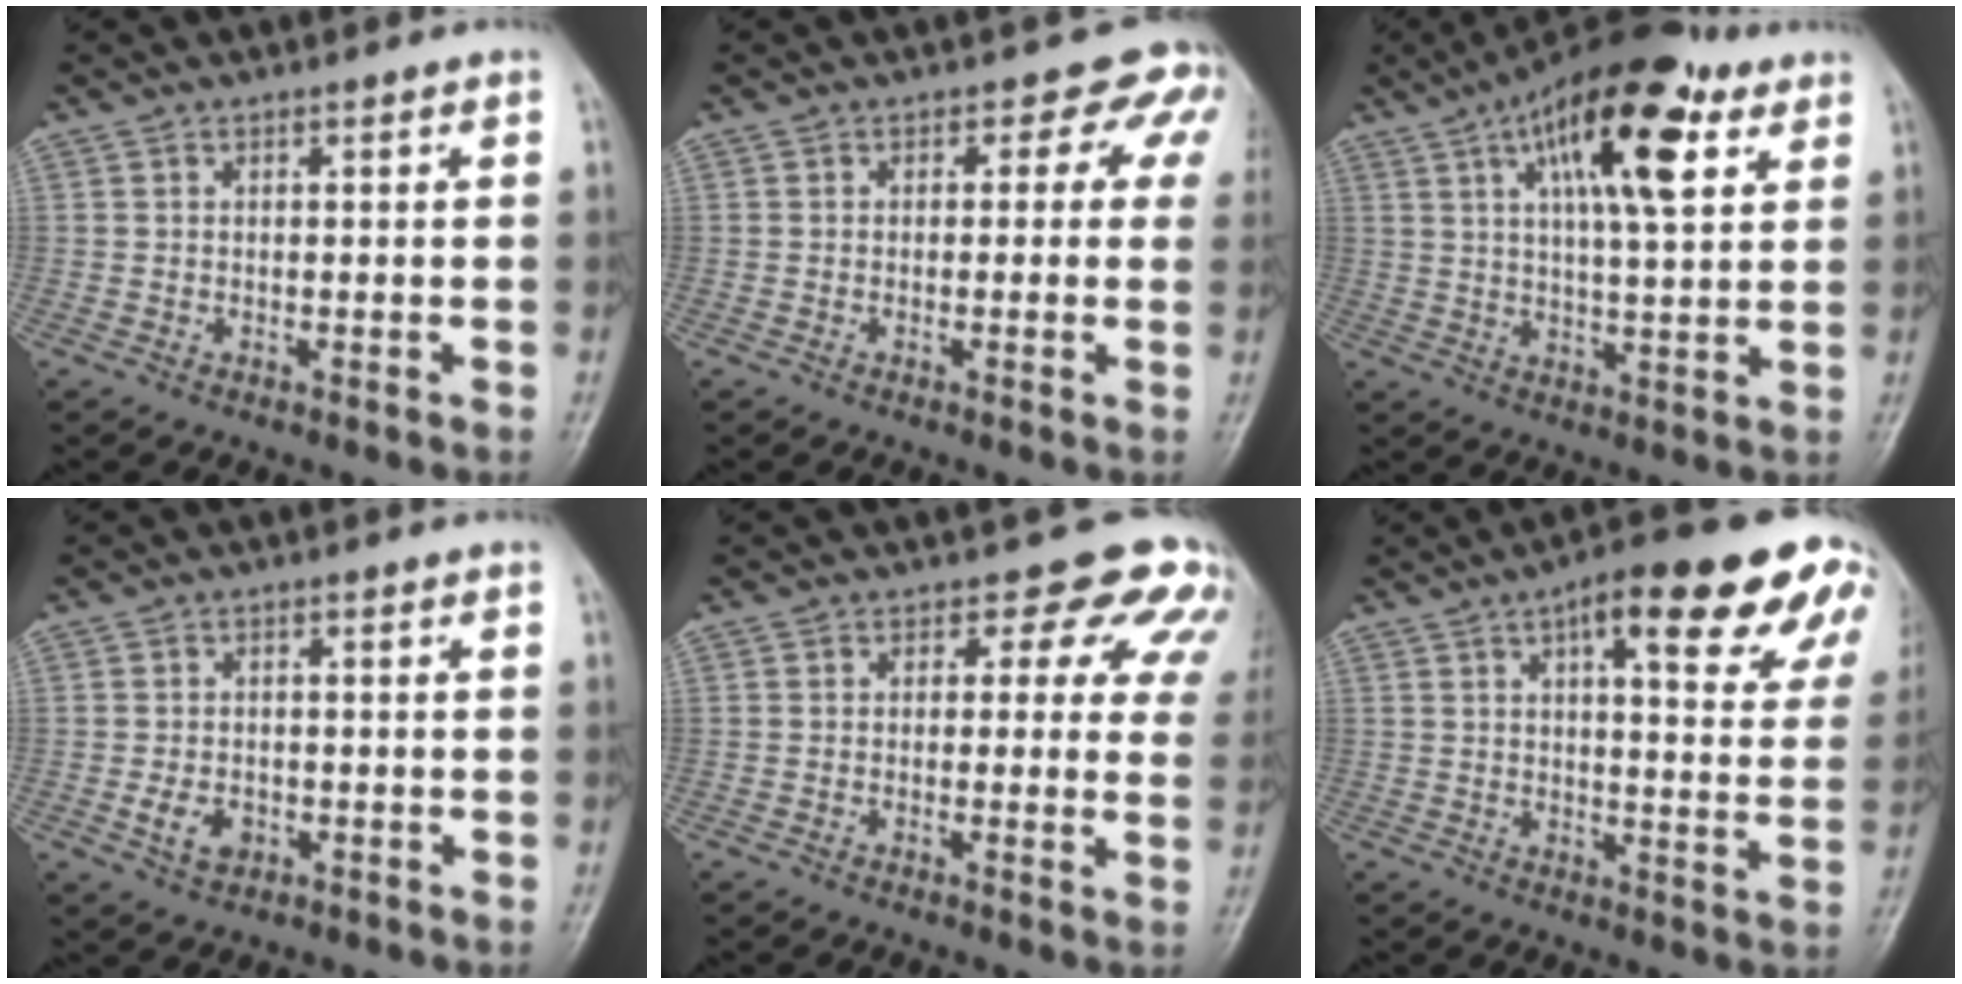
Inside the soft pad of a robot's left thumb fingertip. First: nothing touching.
{"total": 4.5, "force": [1.9, 3.6, 1.9], "torque": [0.020, -0.001, -0.005]}
{"total": 18.5, "force": [8.2, 6.7, 15.2], "torque": [-0.210, -0.008, 0.124]}
{"total": 3.9, "force": [-1.2, 2.9, 2.3], "torque": [-0.031, 0.003, -0.018]}
{"total": 9.0, "force": [5.3, 5.6, 4.6], "torque": [0.002, -0.015, 0.035]}
{"total": 20.5, "force": [10.9, 5.9, 16.3], "torque": [-0.184, -0.014, 0.131]}